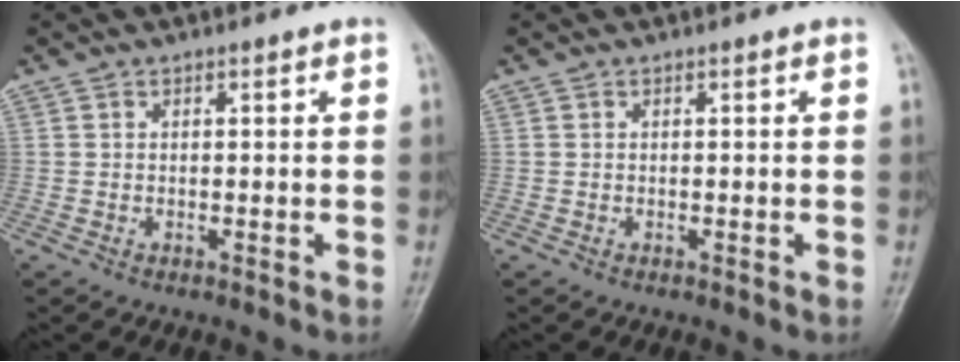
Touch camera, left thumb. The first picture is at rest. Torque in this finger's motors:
{"motor_torque": [0.01, 0.01, -0.01, 0.00, 0.00]}